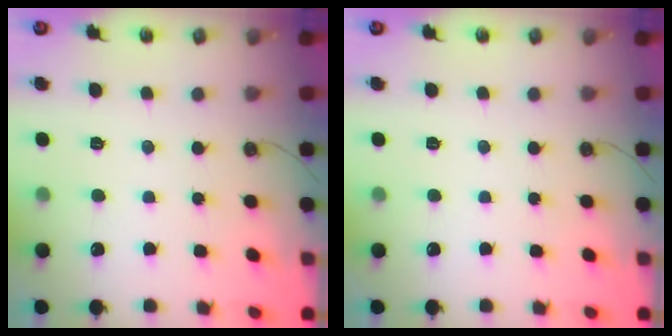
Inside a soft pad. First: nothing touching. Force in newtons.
{"total": 0.0}